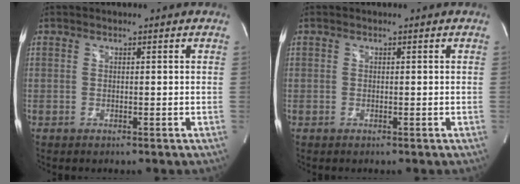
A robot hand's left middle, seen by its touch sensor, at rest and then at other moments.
{"total": 0.0}